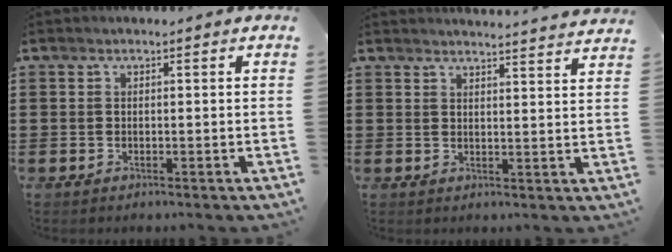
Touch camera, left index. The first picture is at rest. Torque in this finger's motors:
{"motor_torque": [-2.04, 0.10, -0.59, -0.09]}